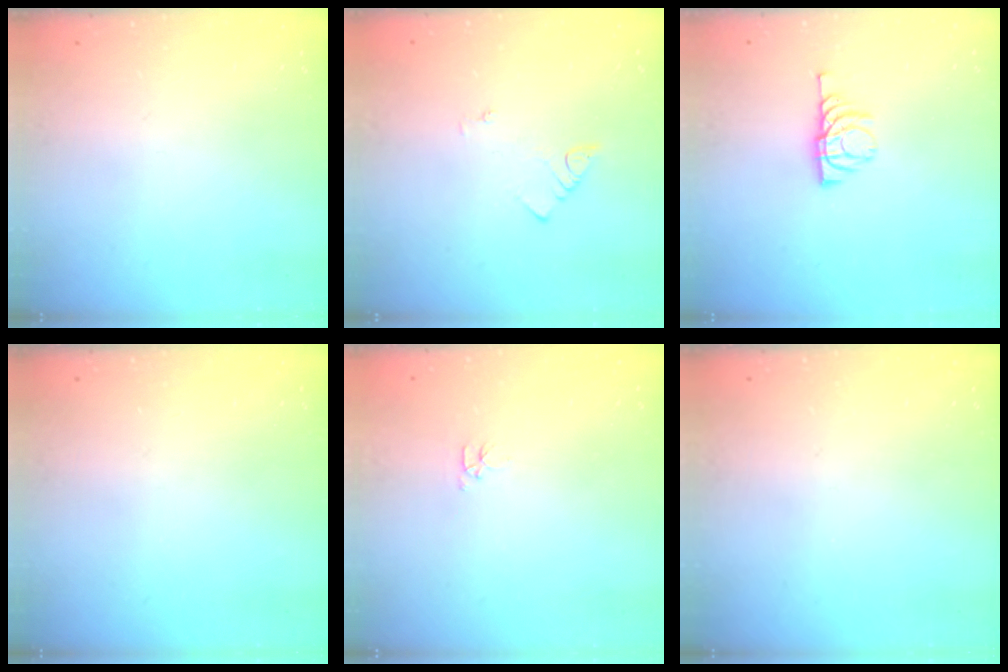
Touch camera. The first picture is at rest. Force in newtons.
{"total": 2.1, "press": 2.1, "slide": 0.4}
{"total": 6.1, "press": 6.1, "slide": 0.8}
{"total": 0.0}
{"total": 2.8, "press": 2.7, "slide": 0.4}
{"total": 0.0}